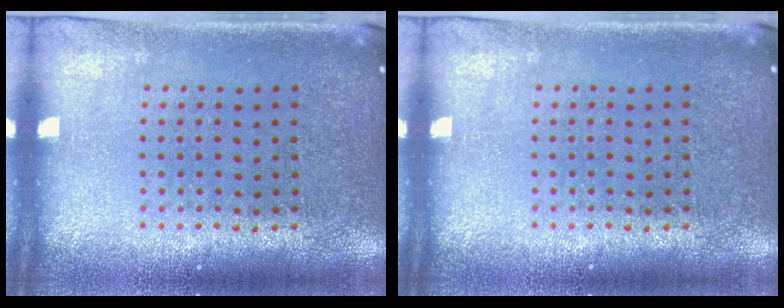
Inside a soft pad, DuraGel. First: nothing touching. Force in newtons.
{"total": 0.0}